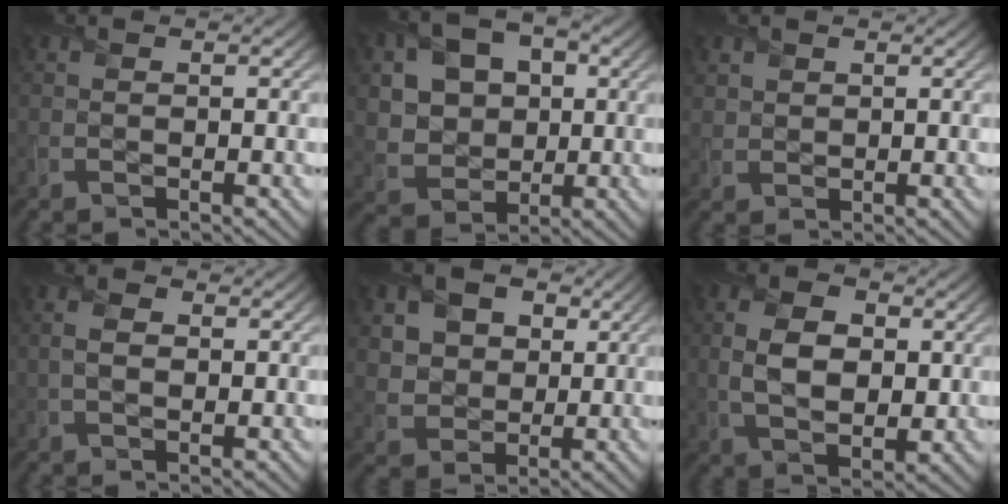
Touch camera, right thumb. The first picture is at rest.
{"total": 10.1, "force": [2.4, 8.0, 5.6], "torque": [-0.134, 0.015, 0.043]}
{"total": 2.1, "force": [1.3, 1.6, 0.4], "torque": [-0.017, -0.003, 0.029]}
{"total": 2.9, "force": [0.3, 1.9, 2.1], "torque": [-0.056, 0.001, 0.005]}
{"total": 10.0, "force": [3.9, 7.9, 4.7], "torque": [-0.149, 0.012, 0.080]}
{"total": 8.1, "force": [0.8, 5.3, 6.1], "torque": [-0.137, -0.005, 0.013]}